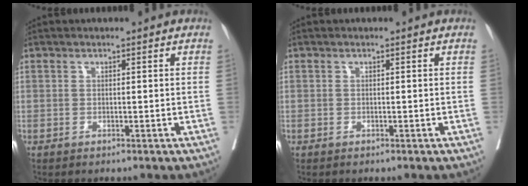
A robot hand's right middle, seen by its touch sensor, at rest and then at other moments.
{"total": 0.0}